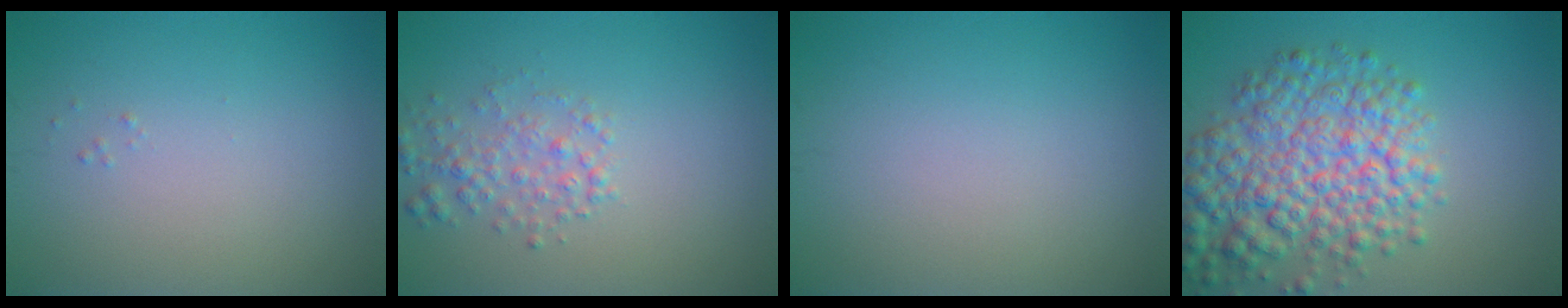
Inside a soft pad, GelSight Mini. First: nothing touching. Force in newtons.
{"total": 2.3, "press": 2.3, "slide": 0.1}
{"total": 0.0}
{"total": 8.3, "press": 8.3, "slide": 0.3}